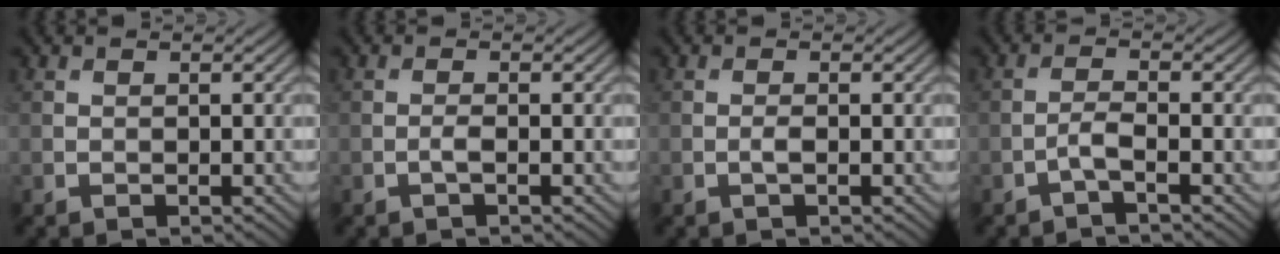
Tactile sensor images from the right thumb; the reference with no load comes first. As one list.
[{"total": 1.0, "force": [-0.4, 0.1, 0.8], "torque": [-0.018, 0.004, -0.010]}, {"total": 0.9, "force": [-0.3, 0.2, 0.8], "torque": [-0.018, 0.003, -0.007]}, {"total": 1.9, "force": [-1.2, 0.2, 1.5], "torque": [-0.033, 0.010, -0.031]}]